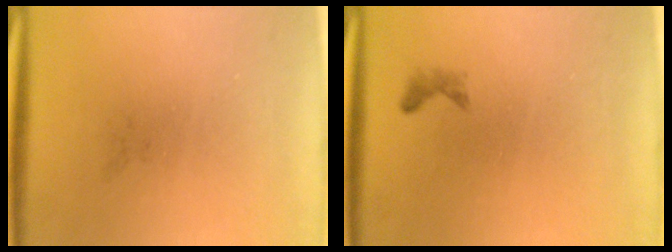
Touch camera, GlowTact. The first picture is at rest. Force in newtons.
{"total": 0.6}